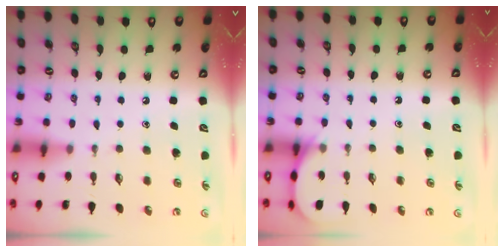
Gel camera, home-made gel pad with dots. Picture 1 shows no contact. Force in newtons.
{"total": 4.8, "press": 4.7, "slide": 0.6}